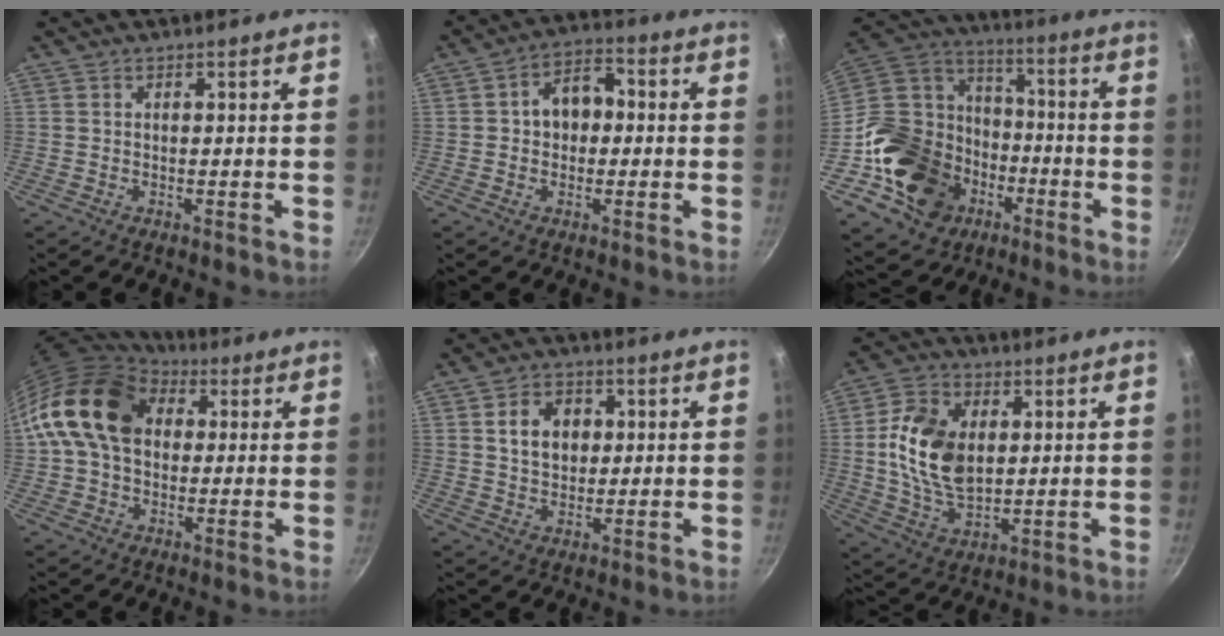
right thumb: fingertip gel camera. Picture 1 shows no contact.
{"total": 8.0, "force": [0.3, 5.9, 5.4], "torque": [-0.045, 0.020, -0.006]}
{"total": 23.5, "force": [-8.3, 18.8, 11.4], "torque": [-0.179, 0.070, -0.124]}
{"total": 16.6, "force": [3.3, 12.0, 10.9], "torque": [-0.169, 0.019, 0.042]}
{"total": 8.0, "force": [1.7, 6.1, 4.8], "torque": [-0.056, 0.004, 0.026]}
{"total": 14.5, "force": [1.9, 9.4, 10.9], "torque": [-0.185, -0.005, 0.038]}